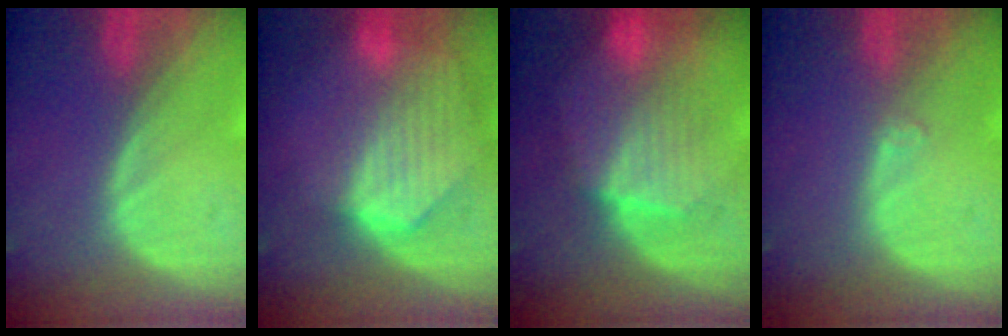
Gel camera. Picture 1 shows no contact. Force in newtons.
{"total": 9.1, "press": 8.0, "slide": 4.2}
{"total": 8.0, "press": 7.9, "slide": 1.0}
{"total": 0.9, "press": 0.7, "slide": 0.6}